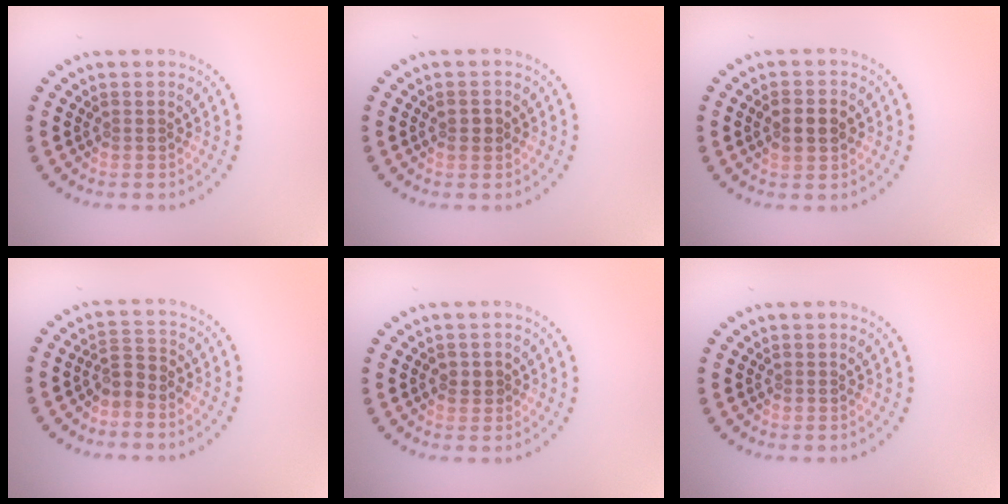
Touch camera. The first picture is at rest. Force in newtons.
{"total": 1.2, "press": 1.2, "slide": 0.1}
{"total": 2.4, "press": 2.4, "slide": 0.1}
{"total": 2.0, "press": 1.5, "slide": 1.3}
{"total": 1.3, "press": 1.2, "slide": 0.5}
{"total": 0.0}